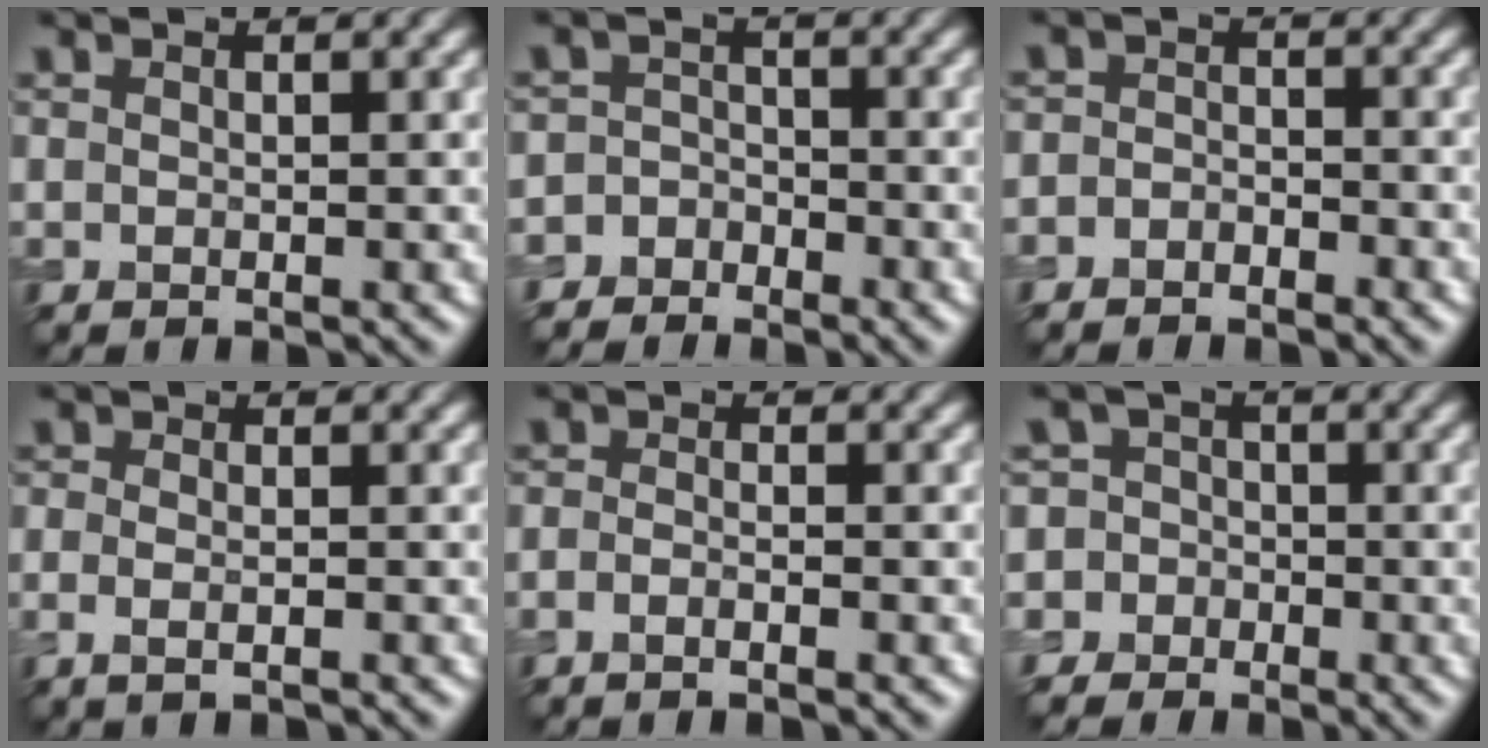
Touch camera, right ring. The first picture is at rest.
{"total": 3.2, "force": [-2.5, 2.1, -0.2], "torque": [0.043, 0.007, -0.052]}
{"total": 1.7, "force": [-1.4, 1.0, 0.2], "torque": [-0.001, 0.005, -0.031]}
{"total": 1.8, "force": [-0.8, 0.7, 1.4], "torque": [-0.027, -0.005, -0.013]}
{"total": 1.5, "force": [-1.0, 0.4, 1.0], "torque": [-0.013, -0.001, -0.024]}
{"total": 6.7, "force": [-2.7, 6.1, 0.1], "torque": [0.013, 0.013, -0.084]}